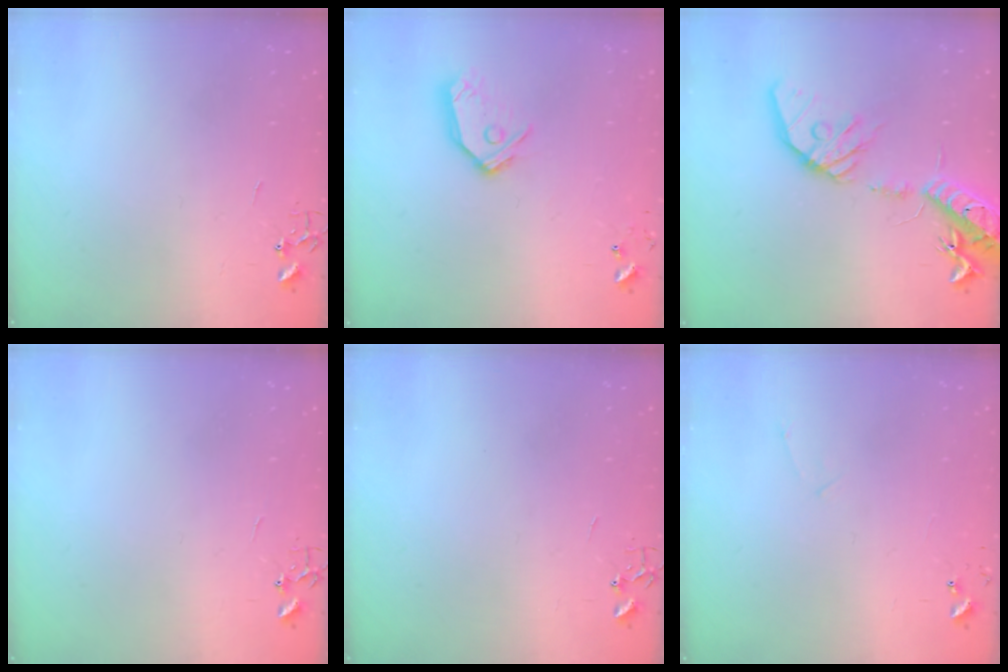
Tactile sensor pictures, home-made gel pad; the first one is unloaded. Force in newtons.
{"total": 11.6, "press": 11.6, "slide": 1.4}
{"total": 18.6, "press": 18.2, "slide": 3.5}
{"total": 0.0}
{"total": 0.0}
{"total": 4.8, "press": 4.8, "slide": 0.5}